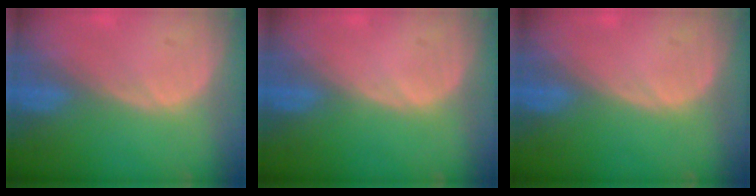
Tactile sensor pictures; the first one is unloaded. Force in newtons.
{"total": 0.0}
{"total": 0.0}